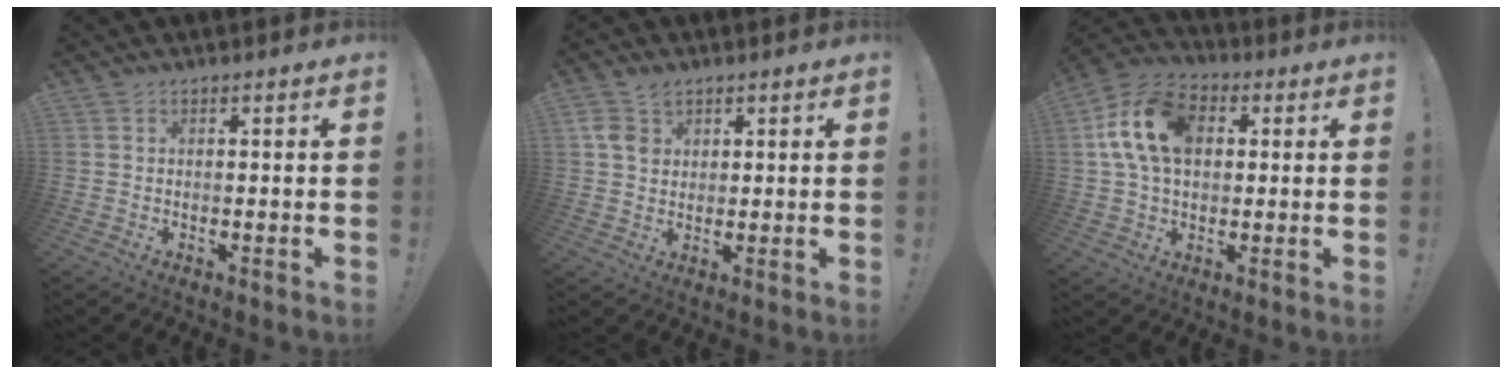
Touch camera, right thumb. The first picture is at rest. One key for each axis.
{"total": 6.2, "fx": 3.0, "fy": 4.7, "fz": 2.8, "tx": -0.038, "ty": -0.003, "tz": 0.060}
{"total": 16.3, "fx": 3.3, "fy": 11.2, "fz": 11.4, "tx": -0.200, "ty": 0.008, "tz": 0.065}